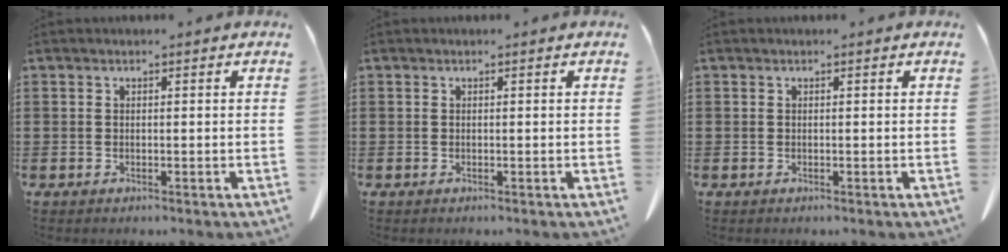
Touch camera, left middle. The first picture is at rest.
{"total": 0.0}
{"total": 0.0}